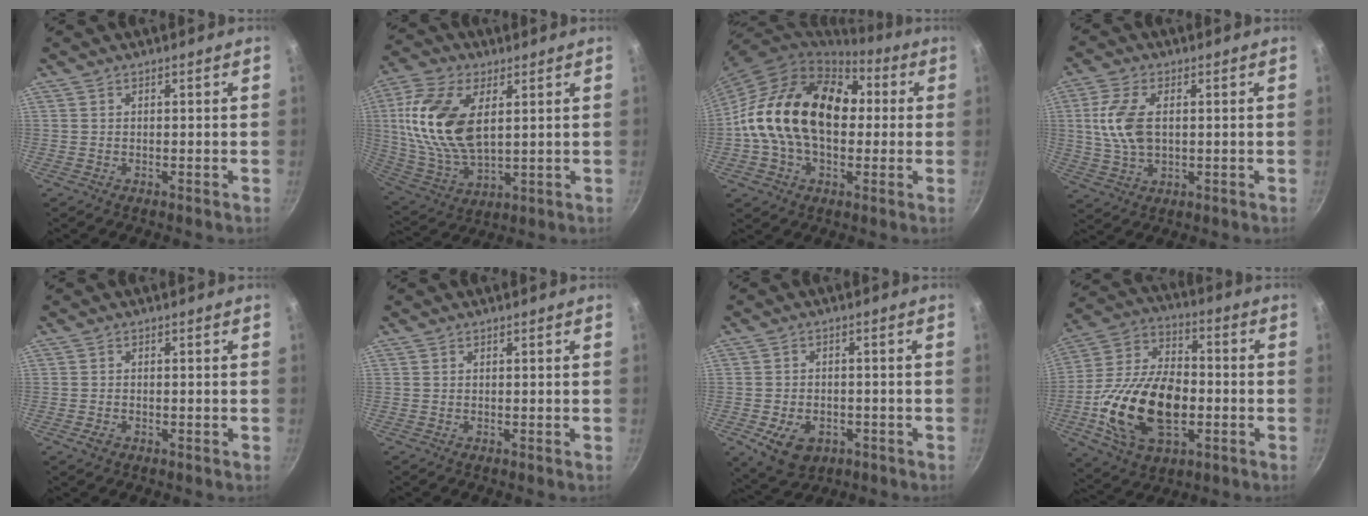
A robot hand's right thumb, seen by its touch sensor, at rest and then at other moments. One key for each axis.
{"total": 18.1, "fx": 4.2, "fy": 10.0, "fz": 14.6, "tx": -0.284, "ty": -0.011, "tz": 0.085}
{"total": 22.5, "fx": 1.4, "fy": 15.2, "fz": 16.5, "tx": -0.256, "ty": 0.041, "tz": 0.014}
{"total": 9.6, "fx": 1.3, "fy": 5.6, "fz": 7.7, "tx": -0.154, "ty": 0.000, "tz": 0.024}
{"total": 1.9, "fx": -0.9, "fy": 1.3, "fz": 1.1, "tx": -0.024, "ty": 0.005, "tz": -0.015}
{"total": 0.0}
{"total": 8.7, "fx": -3.3, "fy": 6.1, "fz": 5.3, "tx": -0.073, "ty": 0.008, "tz": -0.042}
{"total": 22.8, "fx": -4.5, "fy": 13.9, "fz": 17.6, "tx": -0.311, "ty": 0.033, "tz": -0.081}